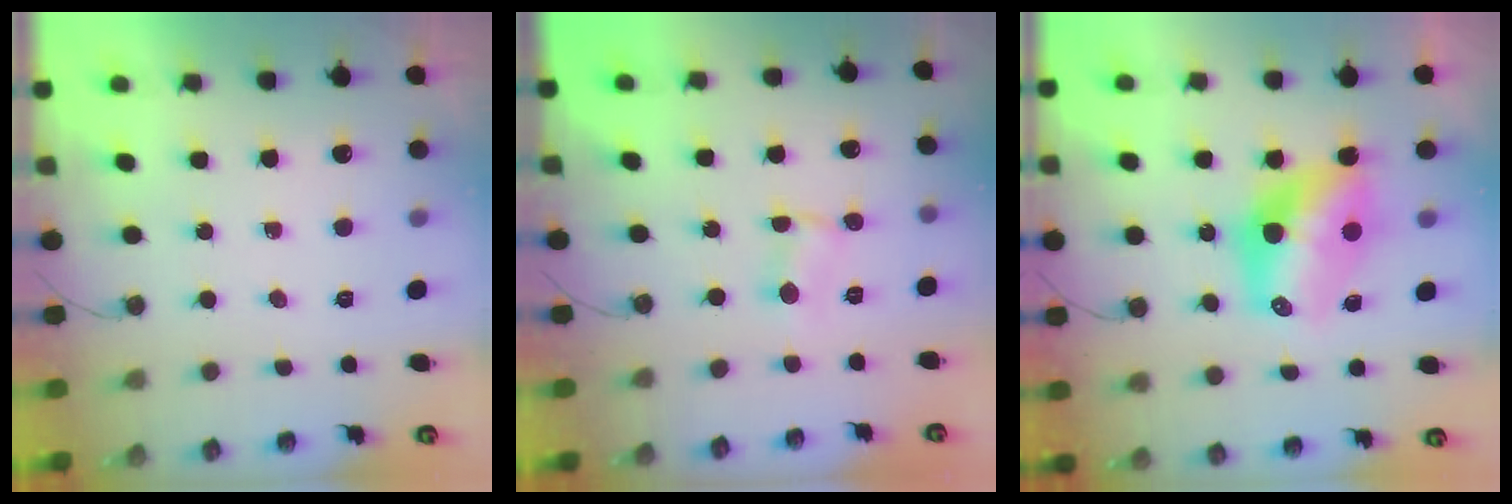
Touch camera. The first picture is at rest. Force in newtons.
{"total": 1.3, "press": 1.3, "slide": 0.2}
{"total": 11.7, "press": 11.7, "slide": 0.9}